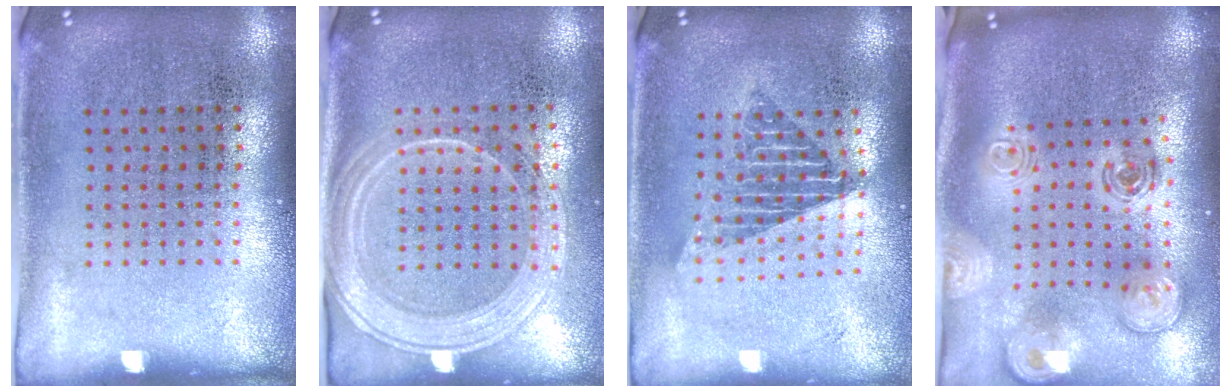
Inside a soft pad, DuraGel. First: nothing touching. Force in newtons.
{"total": 2.1, "press": 1.9, "slide": 0.9}
{"total": 1.6, "press": 1.3, "slide": 0.9}
{"total": 2.8, "press": 2.0, "slide": 2.0}